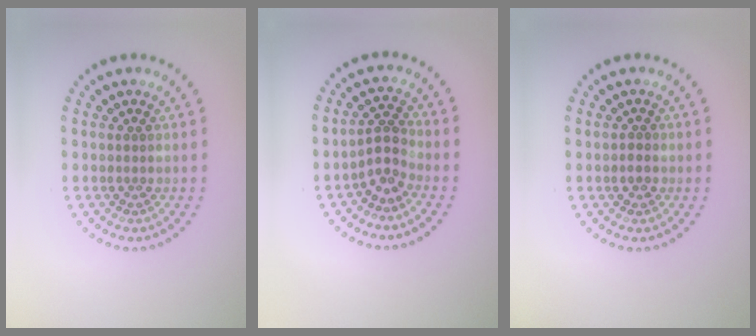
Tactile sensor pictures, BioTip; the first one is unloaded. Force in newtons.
{"total": 2.4, "press": 1.9, "slide": 1.6}
{"total": 0.7, "press": 0.6, "slide": 0.3}